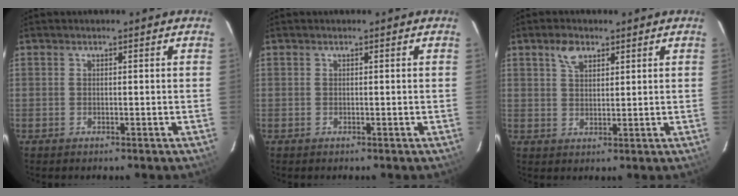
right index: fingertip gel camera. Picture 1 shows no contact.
{"total": 0.0}
{"total": 4.0, "force": [2.3, 2.3, 2.3], "torque": [-0.038, 0.011, 0.044]}